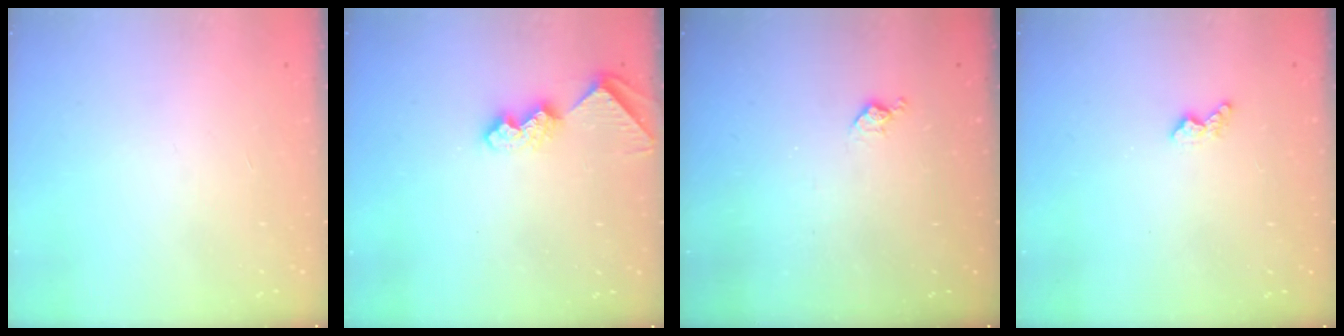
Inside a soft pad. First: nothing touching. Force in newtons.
{"total": 8.2, "press": 8.2, "slide": 0.4}
{"total": 5.1, "press": 5.0, "slide": 0.7}
{"total": 4.4, "press": 4.3, "slide": 0.7}